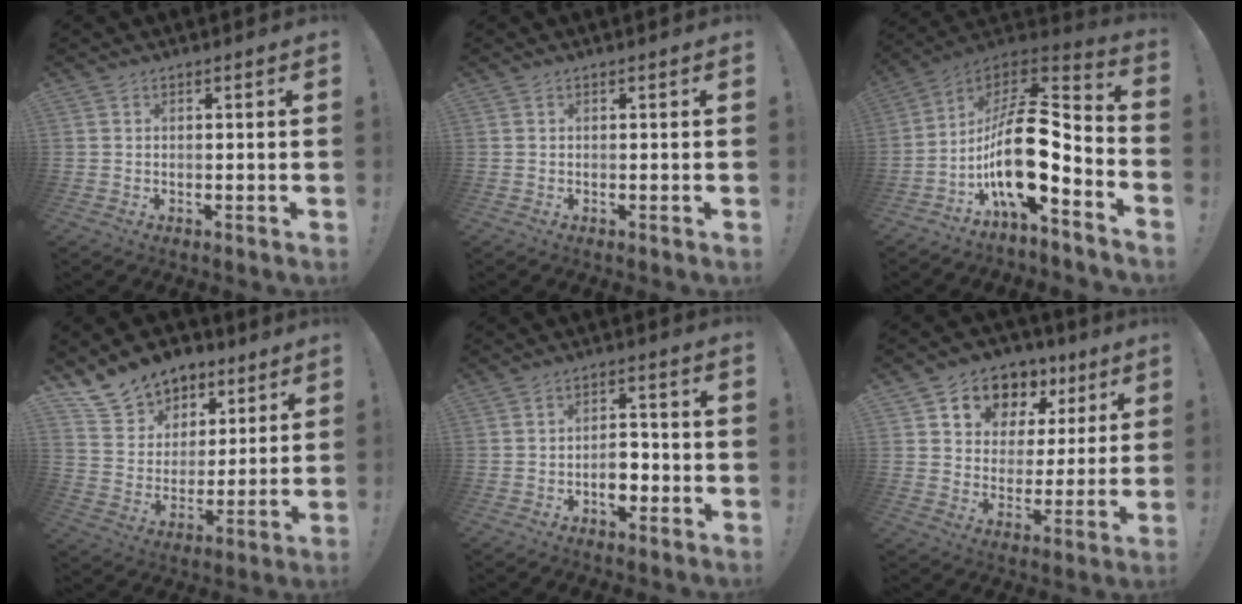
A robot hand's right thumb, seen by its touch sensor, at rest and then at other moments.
{"total": 0.0}
{"total": 19.5, "force": [-4.1, 8.0, 17.3], "torque": [-0.326, 0.011, -0.066]}
{"total": 13.3, "force": [9.3, 9.1, 2.9], "torque": [-0.051, -0.067, 0.184]}
{"total": 6.7, "force": [-2.5, 4.1, 4.6], "torque": [-0.073, 0.012, -0.045]}
{"total": 10.7, "force": [6.2, 8.2, 3.1], "torque": [-0.041, -0.048, 0.119]}